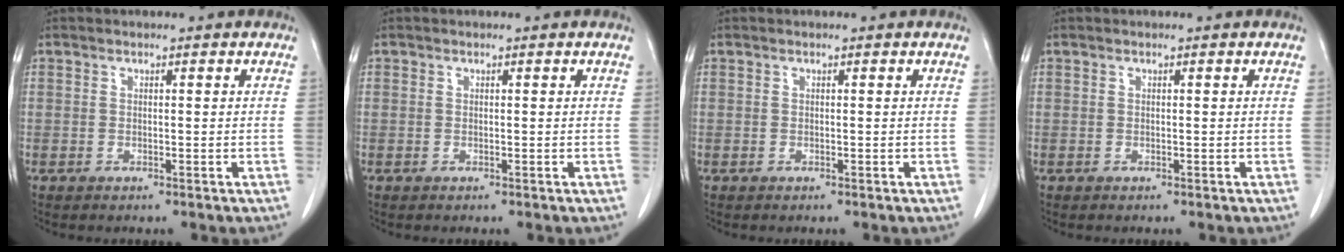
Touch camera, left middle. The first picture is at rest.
{"total": 0.0}
{"total": 0.0}
{"total": 0.0}